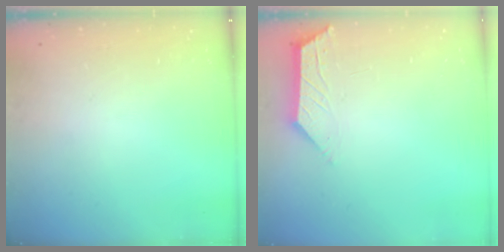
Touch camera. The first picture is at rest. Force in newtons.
{"total": 1.9, "press": 1.9, "slide": 0.3}